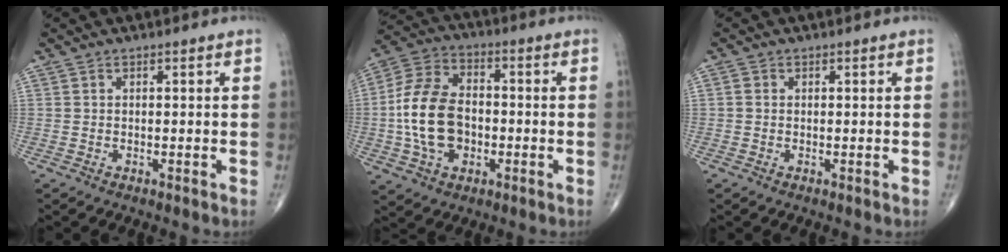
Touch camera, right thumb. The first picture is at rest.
{"total": 14.8, "force": [-1.9, 9.9, 10.9], "torque": [-0.202, 0.027, -0.037]}
{"total": 0.8, "force": [0.0, 0.7, 0.3], "torque": [-0.003, 0.001, -0.001]}